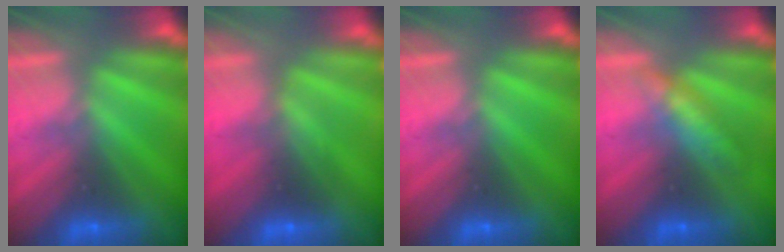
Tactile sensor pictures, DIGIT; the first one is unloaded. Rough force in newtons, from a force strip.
{"total": 2.7}
{"total": 0.0}
{"total": 3.4}